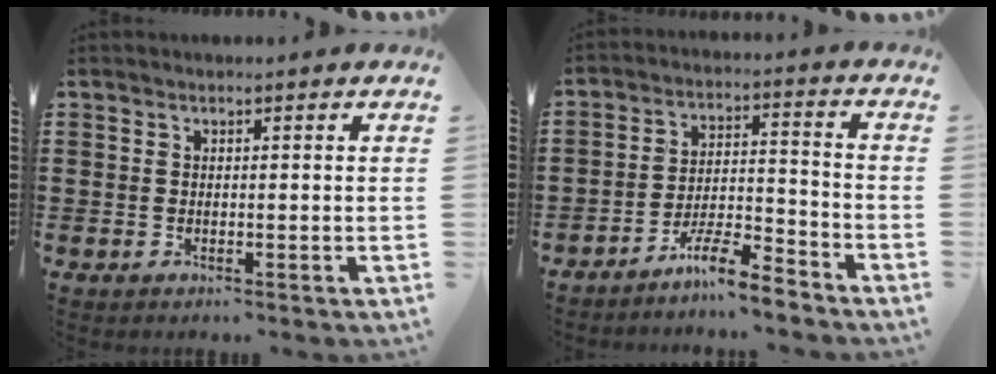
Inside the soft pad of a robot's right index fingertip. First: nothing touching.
{"total": 6.8, "force": [-6.2, 0.4, 2.8], "torque": [-0.053, 0.005, -0.118]}